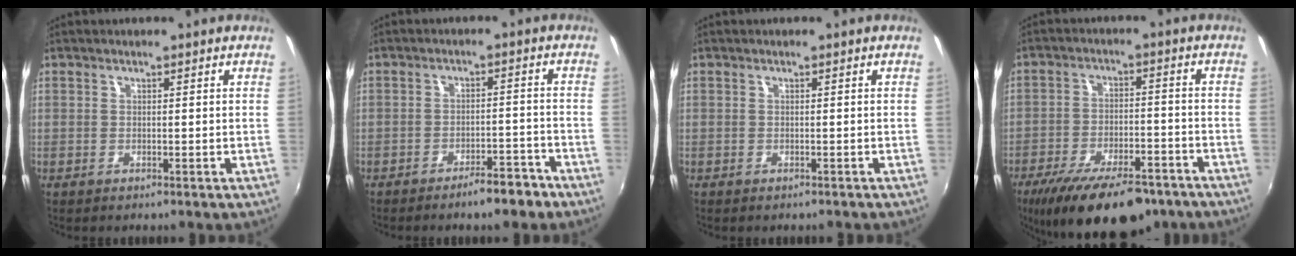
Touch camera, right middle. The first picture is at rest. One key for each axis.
{"total": 5.5, "fx": -4.4, "fy": 1.3, "fz": 3.0, "tx": -0.051, "ty": 0.012, "tz": -0.054}
{"total": 0.6, "fx": -0.6, "fy": 0.1, "fz": 0.2, "tx": -0.005, "ty": -0.001, "tz": -0.007}
{"total": 19.6, "fx": -14.4, "fy": 7.2, "fz": 11.2, "tx": -0.211, "ty": -0.031, "tz": -0.207}